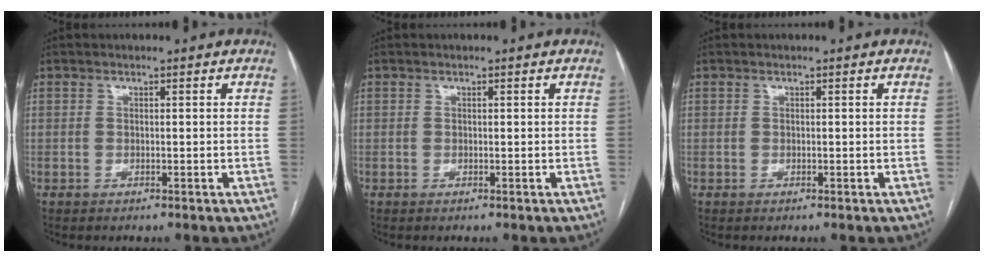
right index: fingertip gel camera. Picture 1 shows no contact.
{"total": 0.0}
{"total": 0.0}